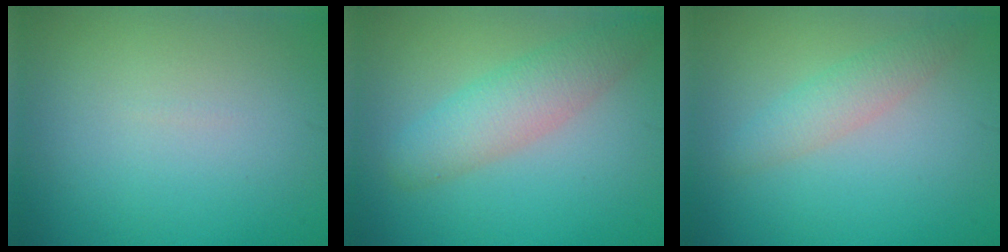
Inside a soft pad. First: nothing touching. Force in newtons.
{"total": 4.2, "press": 4.2, "slide": 0.4}
{"total": 2.3, "press": 2.3, "slide": 0.0}